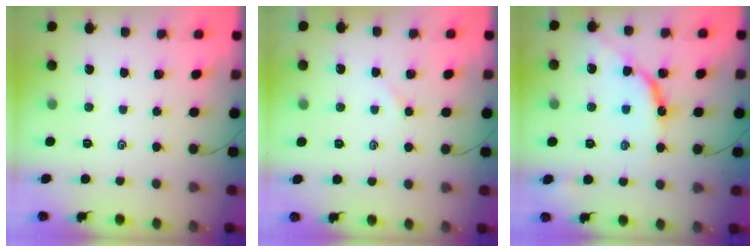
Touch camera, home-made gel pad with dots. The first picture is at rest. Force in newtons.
{"total": 2.2, "press": 2.2, "slide": 0.3}
{"total": 11.2, "press": 11.2, "slide": 1.0}